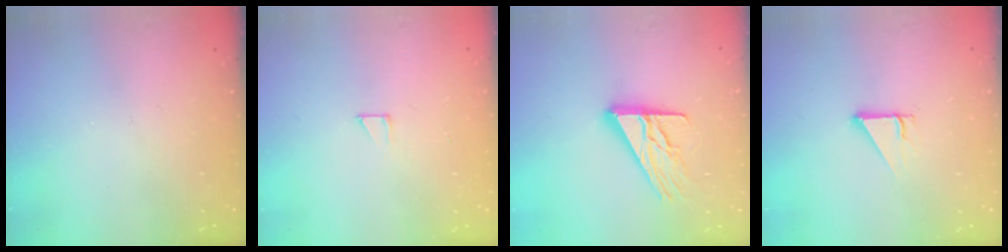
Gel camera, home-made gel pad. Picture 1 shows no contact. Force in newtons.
{"total": 2.1, "press": 2.1, "slide": 0.1}
{"total": 13.9, "press": 13.9, "slide": 1.1}
{"total": 2.5, "press": 2.5, "slide": 0.2}